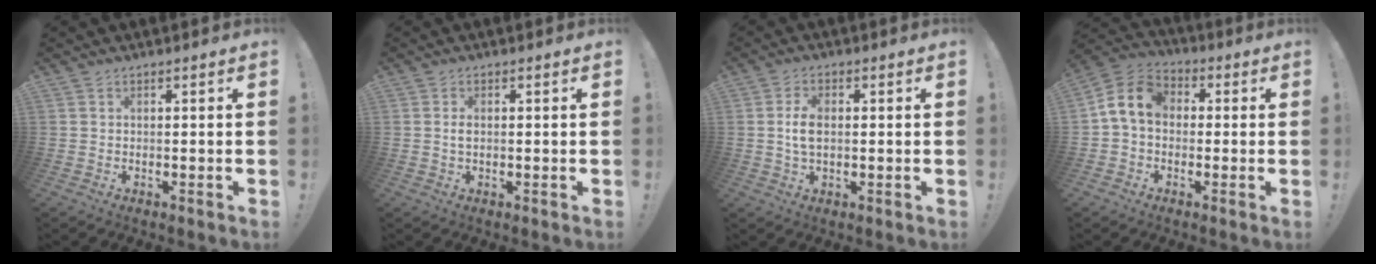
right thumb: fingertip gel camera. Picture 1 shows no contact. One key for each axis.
{"total": 1.5, "fx": 0.1, "fy": 0.8, "fz": 1.3, "tx": -0.020, "ty": 0.000, "tz": -0.001}
{"total": 5.3, "fx": 0.3, "fy": 3.0, "fz": 4.4, "tx": -0.080, "ty": -0.002, "tz": 0.001}
{"total": 9.6, "fx": 0.9, "fy": 7.1, "fz": 6.4, "tx": -0.118, "ty": 0.015, "tz": 0.022}